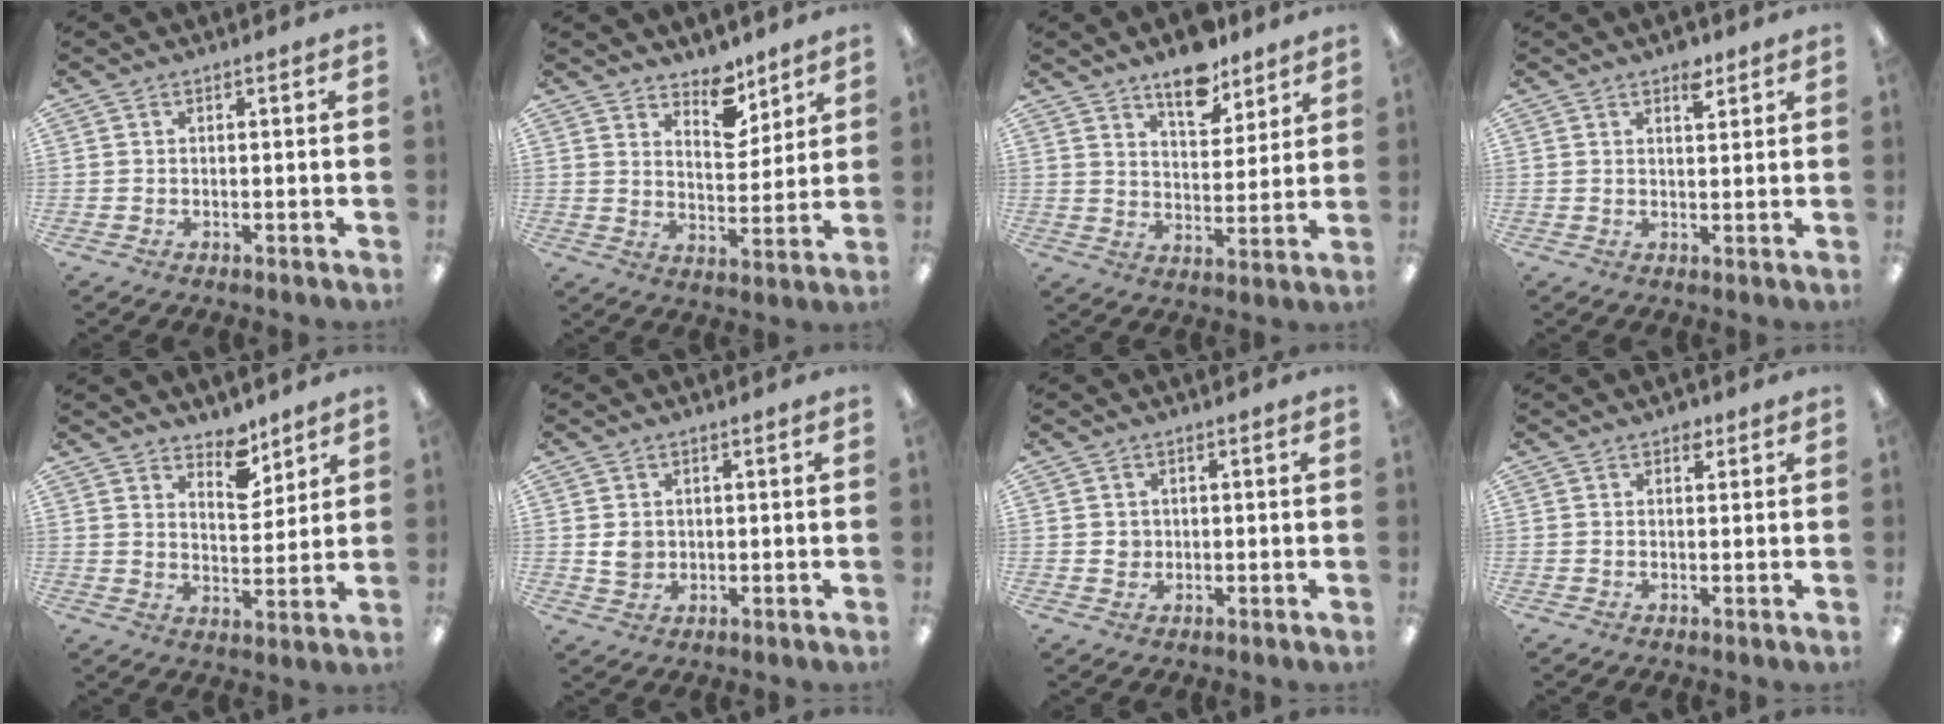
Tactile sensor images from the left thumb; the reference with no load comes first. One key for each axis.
{"total": 8.5, "fx": 6.9, "fy": 4.1, "fz": 2.8, "tx": -0.016, "ty": -0.053, "tz": 0.120}
{"total": 11.0, "fx": 8.5, "fy": 4.9, "fz": 5.0, "tx": -0.059, "ty": -0.053, "tz": 0.148}
{"total": 4.3, "fx": 3.0, "fy": 1.9, "fz": 2.4, "tx": -0.012, "ty": -0.017, "tz": 0.045}
{"total": 7.4, "fx": 6.1, "fy": 3.4, "fz": 2.6, "tx": -0.015, "ty": -0.045, "tz": 0.104}
{"total": 3.7, "fx": 0.7, "fy": 3.3, "fz": 1.6, "tx": -0.024, "ty": 0.002, "tz": 0.012}
{"total": 2.1, "fx": 0.4, "fy": 2.0, "fz": 0.5, "tx": -0.004, "ty": 0.003, "tz": 0.004}
{"total": 2.1, "fx": 1.3, "fy": 1.4, "fz": 1.0, "tx": -0.005, "ty": -0.003, "tz": 0.020}